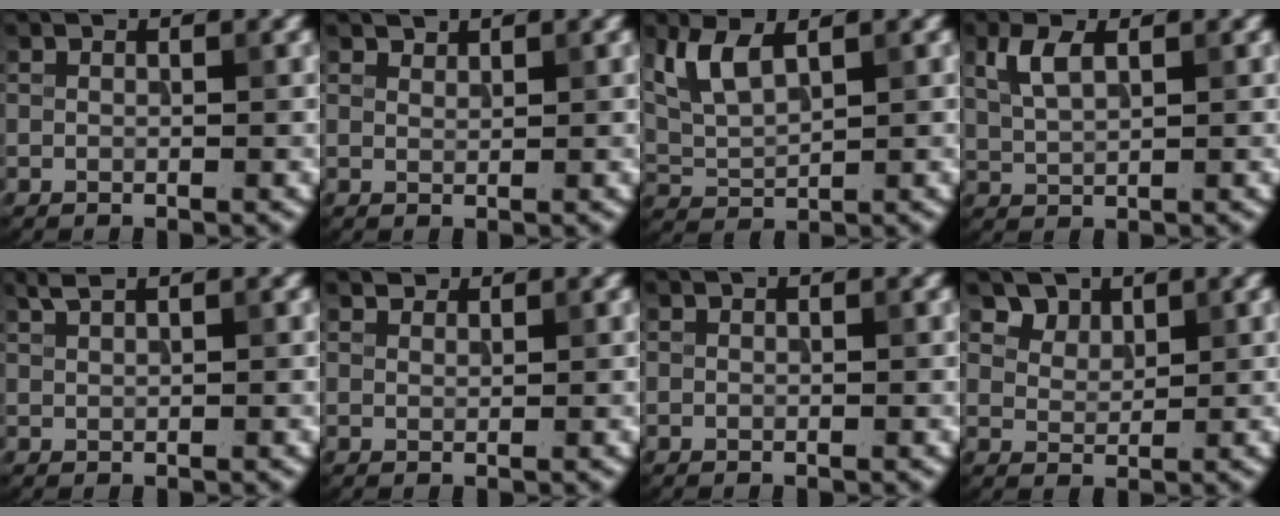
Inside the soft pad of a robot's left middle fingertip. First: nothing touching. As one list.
[{"total": 1.1, "force": [1.1, 0.2, 0.1], "torque": [-0.002, -0.001, 0.020]}, {"total": 4.5, "force": [2.2, 1.8, 3.4], "torque": [-0.088, 0.004, 0.050]}, {"total": 2.9, "force": [1.3, 1.3, 2.2], "torque": [-0.051, 0.005, 0.029]}, {"total": 1.4, "force": [1.1, 0.3, 0.8], "torque": [-0.015, 0.002, 0.023]}, {"total": 1.3, "force": [1.2, 0.4, 0.2], "torque": [-0.006, 0.000, 0.019]}, {"total": 0.0}, {"total": 3.0, "force": [2.3, 1.8, 0.9], "torque": [-0.030, -0.022, 0.062]}]